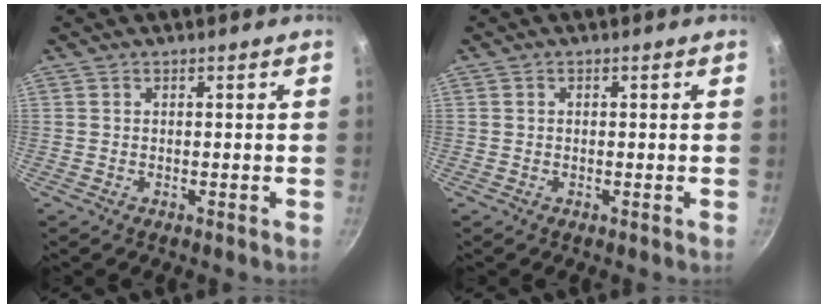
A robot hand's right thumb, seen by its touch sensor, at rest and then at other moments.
{"total": 0.6, "force": [0.1, 0.5, 0.3], "torque": [-0.004, 0.005, 0.002]}